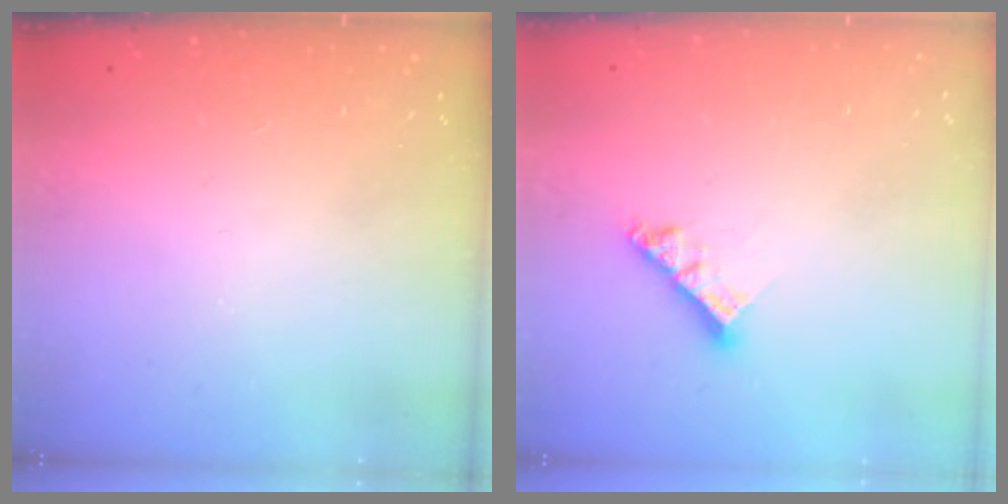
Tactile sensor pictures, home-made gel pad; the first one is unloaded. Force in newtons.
{"total": 7.4, "press": 7.4, "slide": 0.8}